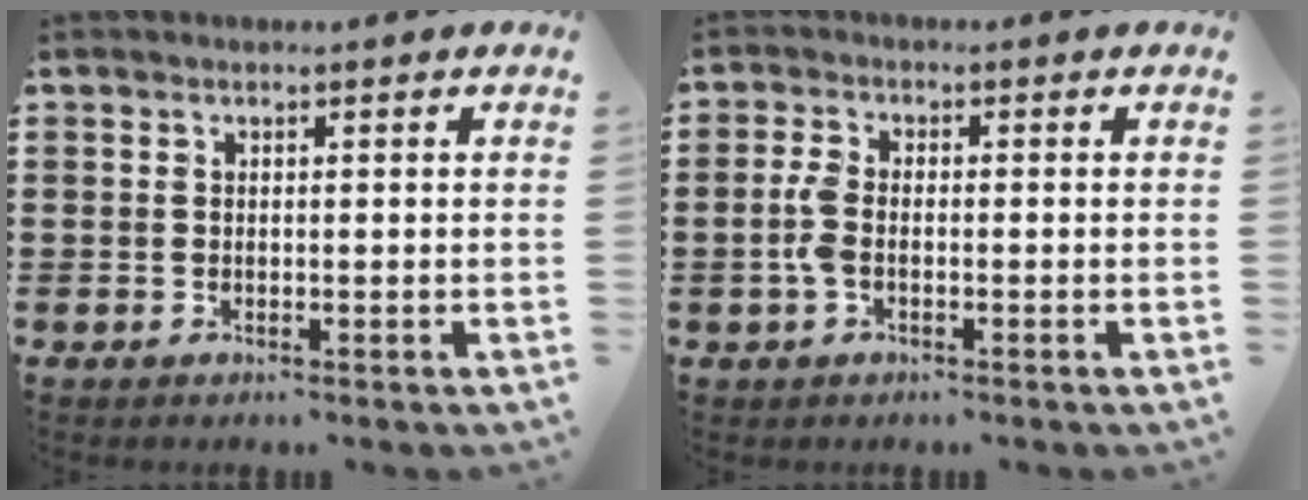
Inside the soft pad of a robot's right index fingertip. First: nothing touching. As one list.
[{"total": 3.4, "force": [-0.9, 1.6, 3.0], "torque": [-0.083, -0.006, -0.024]}]